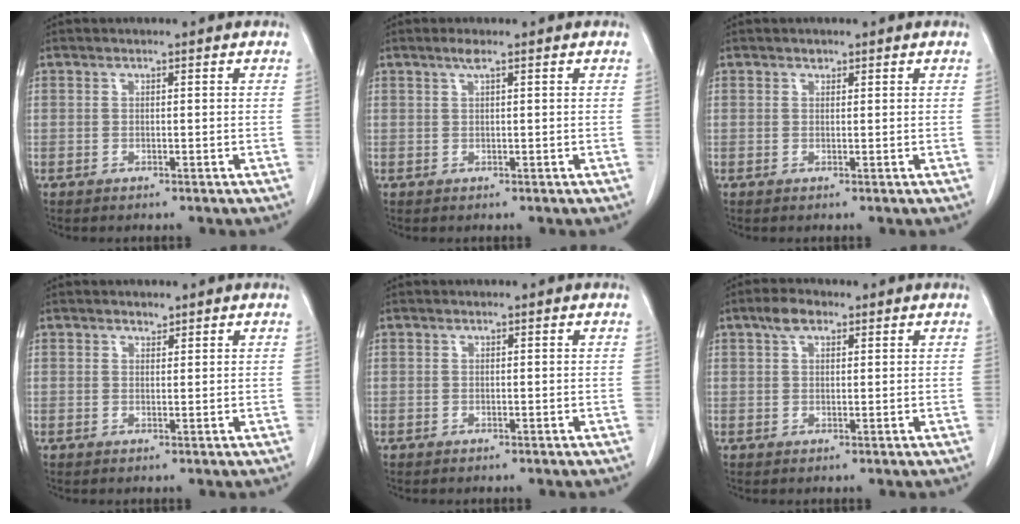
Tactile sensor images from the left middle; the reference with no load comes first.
{"total": 1.3, "force": [0.8, -0.2, 1.0], "torque": [-0.023, 0.005, 0.017]}
{"total": 0.6, "force": [0.5, 0.3, 0.1], "torque": [-0.004, -0.004, 0.006]}
{"total": 0.8, "force": [0.8, 0.3, 0.1], "torque": [-0.005, -0.007, 0.012]}
{"total": 0.0}
{"total": 3.1, "force": [1.9, 1.5, 1.9], "torque": [-0.040, 0.009, 0.036]}